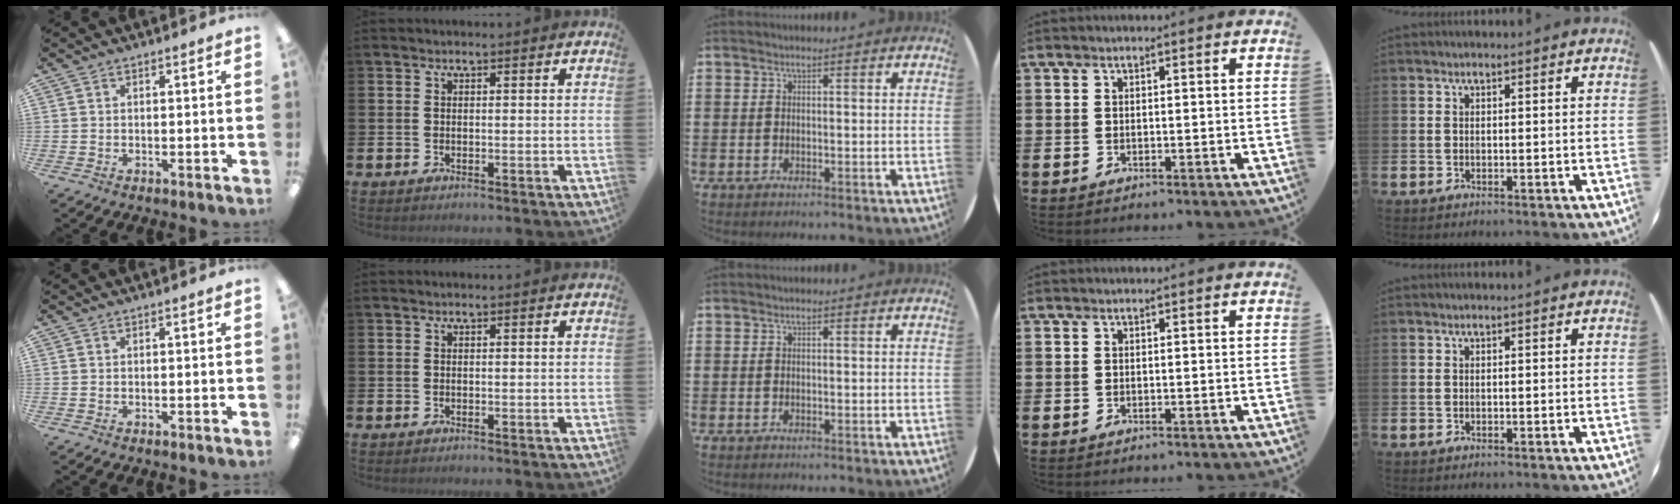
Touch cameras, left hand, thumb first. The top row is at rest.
{}